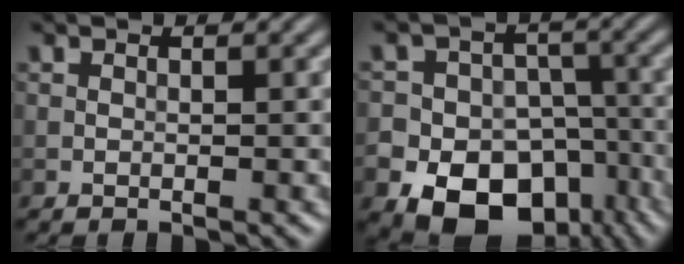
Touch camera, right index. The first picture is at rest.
{"total": 16.2, "force": [-8.7, 12.3, 5.9], "torque": [-0.085, -0.063, -0.143]}